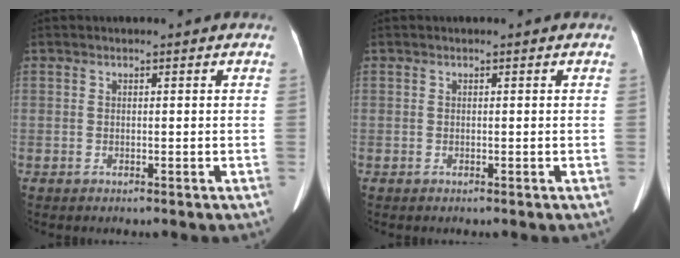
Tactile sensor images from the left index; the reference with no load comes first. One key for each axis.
{"total": 0.0}